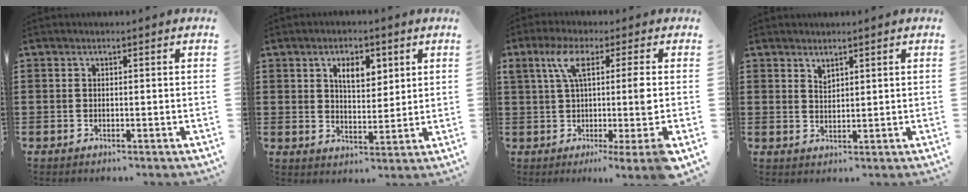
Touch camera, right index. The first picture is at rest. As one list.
[{"total": 5.1, "force": [2.4, 2.6, 3.7], "torque": [-0.066, 0.005, 0.037]}, {"total": 10.9, "force": [1.2, 0.5, 10.8], "torque": [-0.197, 0.003, 0.016]}, {"total": 1.5, "force": [1.4, 0.6, 0.3], "torque": [-0.009, 0.002, 0.026]}]